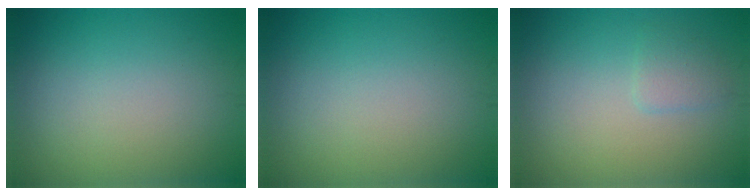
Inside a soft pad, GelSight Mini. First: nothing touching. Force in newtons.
{"total": 0.0}
{"total": 1.4, "press": 1.4, "slide": 0.1}